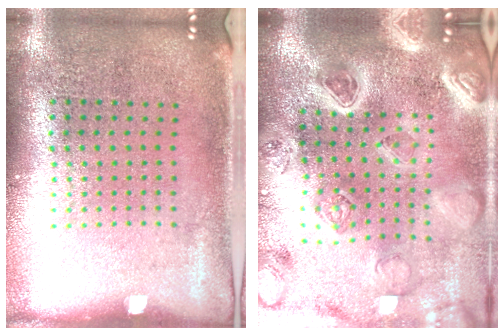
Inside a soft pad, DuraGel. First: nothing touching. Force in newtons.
{"total": 4.9, "press": 4.2, "slide": 2.5}